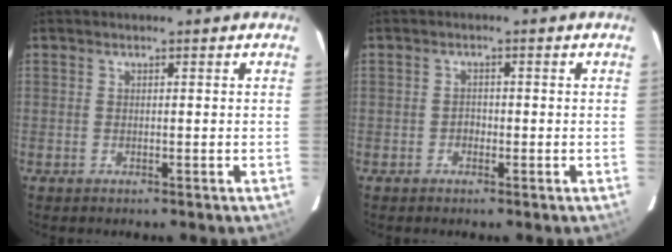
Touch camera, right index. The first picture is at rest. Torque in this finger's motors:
{"motor_torque": [0.07, 0.06, -0.01, 0.00]}